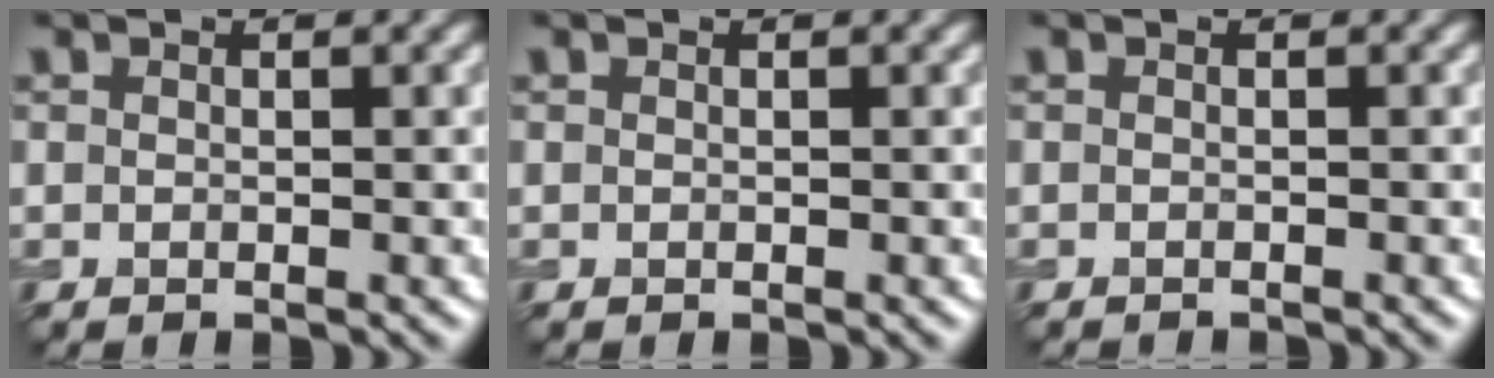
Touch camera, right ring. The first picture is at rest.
{"total": 0.0}
{"total": 0.8, "force": [-0.8, 0.0, 0.1], "torque": [0.001, -0.007, -0.014]}